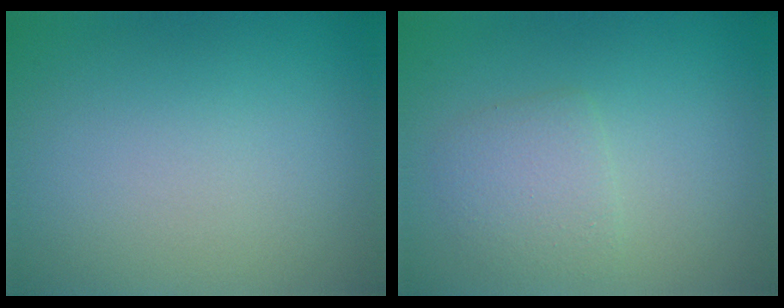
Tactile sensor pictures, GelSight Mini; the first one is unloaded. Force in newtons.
{"total": 2.3, "press": 2.3, "slide": 0.0}